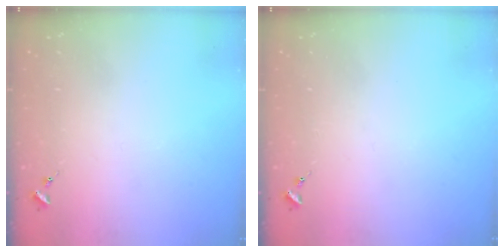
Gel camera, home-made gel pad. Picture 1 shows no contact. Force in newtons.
{"total": 0.0}